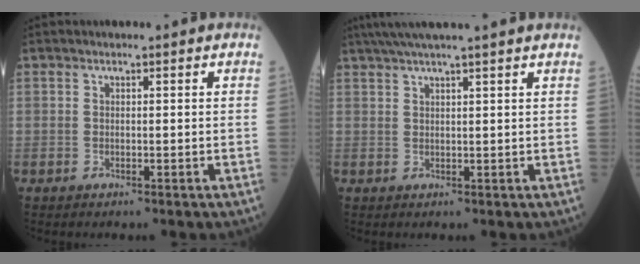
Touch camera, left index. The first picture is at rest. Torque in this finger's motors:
{"motor_torque": [-0.02, -0.33, 0.10, 0.10]}